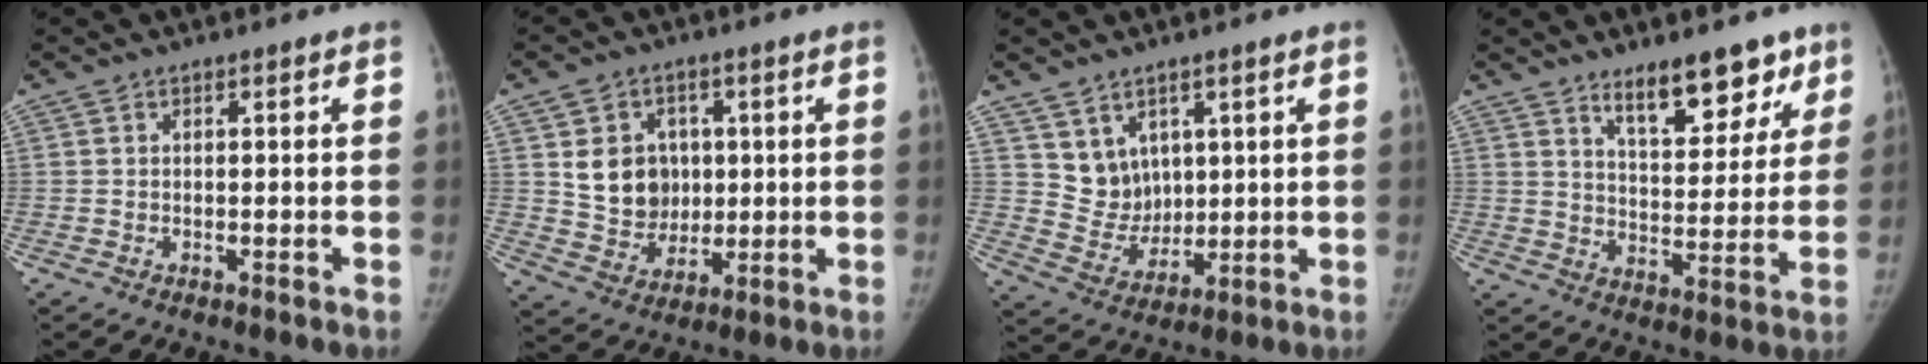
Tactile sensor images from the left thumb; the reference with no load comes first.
{"total": 10.5, "force": [2.2, 9.0, 4.9], "torque": [-0.036, -0.010, 0.051]}
{"total": 7.2, "force": [3.9, 5.9, 1.7], "torque": [0.006, -0.032, 0.088]}
{"total": 12.6, "force": [9.0, 5.1, 7.2], "torque": [-0.056, -0.061, 0.140]}